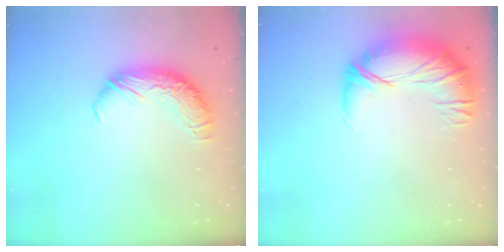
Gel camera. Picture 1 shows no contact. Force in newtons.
{"total": 2.7, "press": 0.4, "slide": 2.7}